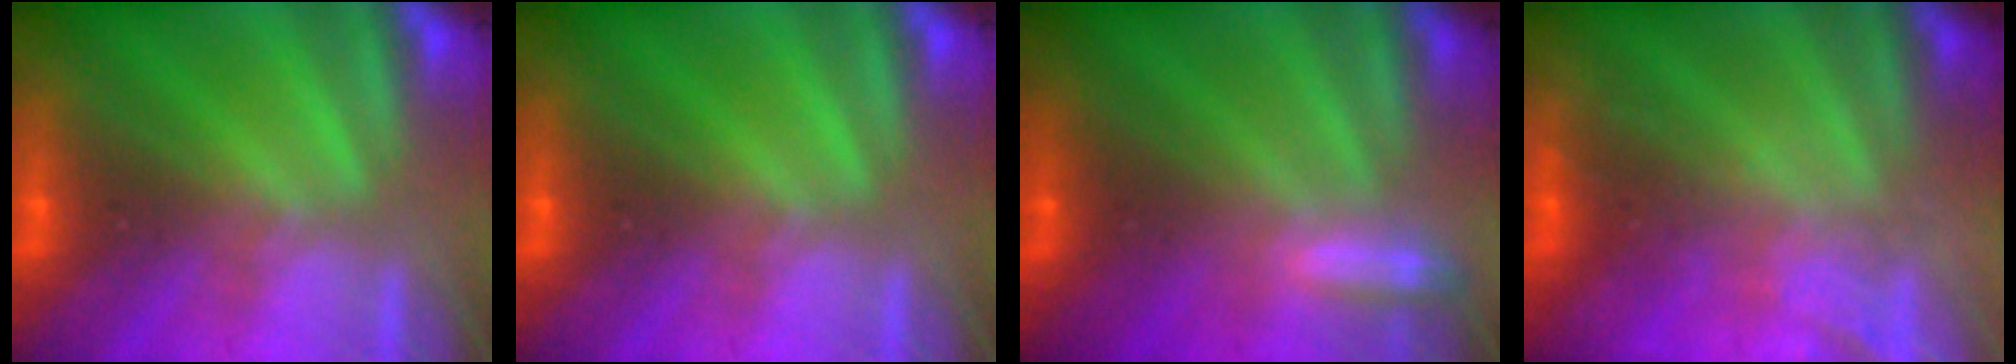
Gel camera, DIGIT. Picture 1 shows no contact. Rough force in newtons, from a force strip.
{"total": 0.0}
{"total": 1.9}
{"total": 2.3}